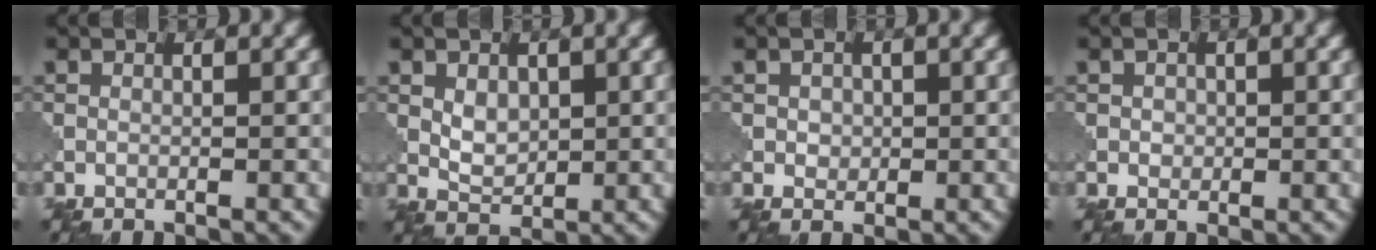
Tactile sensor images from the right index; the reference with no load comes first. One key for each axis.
{"total": 2.3, "fx": 0.4, "fy": 1.6, "fz": 1.6, "tx": -0.030, "ty": -0.002, "tz": 0.010}
{"total": 1.3, "fx": 0.2, "fy": 1.1, "fz": 0.6, "tx": -0.011, "ty": -0.001, "tz": 0.004}
{"total": 0.8, "fx": 0.1, "fy": 0.8, "fz": 0.3, "tx": -0.005, "ty": 0.000, "tz": 0.001}